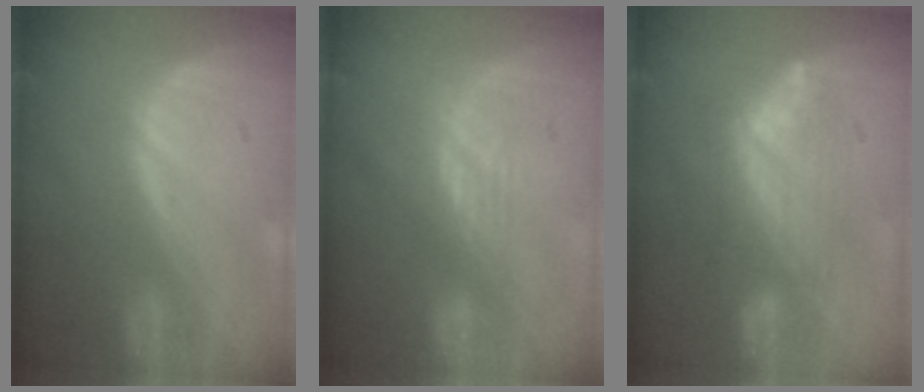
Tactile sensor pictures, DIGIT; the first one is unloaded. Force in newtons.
{"total": 3.0, "press": 2.6, "slide": 1.5}
{"total": 6.9, "press": 6.6, "slide": 2.2}